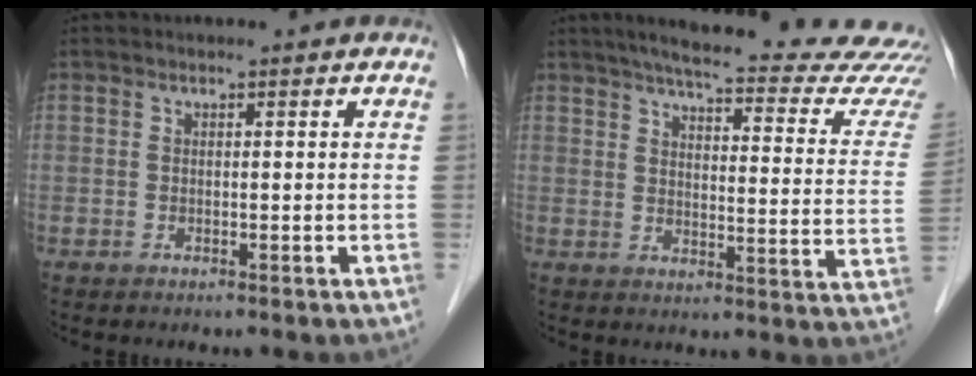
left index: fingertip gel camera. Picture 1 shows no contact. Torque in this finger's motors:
{"motor_torque": [-0.81, -1.11, 0.12, 0.00]}